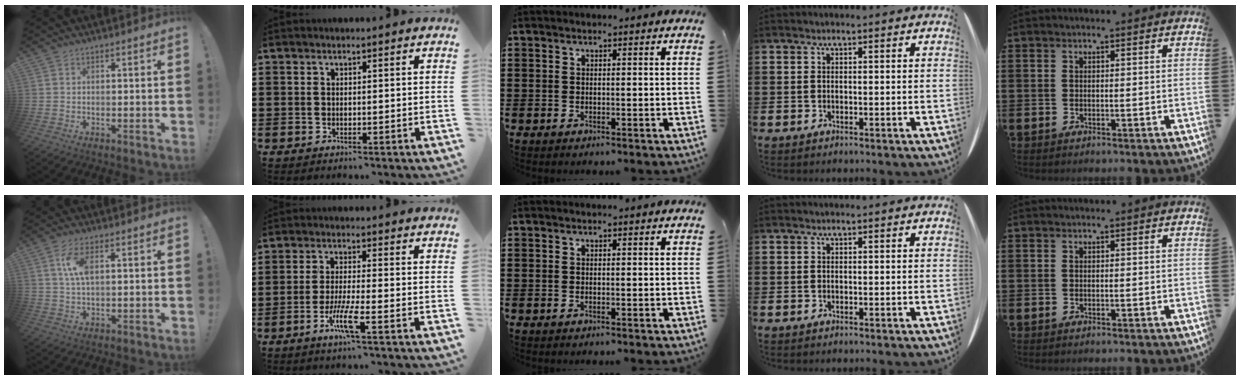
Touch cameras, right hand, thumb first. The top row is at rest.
{"thumb": {"total": 6.9, "force": [1.7, 2.9, 6.0], "torque": [-0.116, 0.002, 0.028]}, "index": {"total": 5.7, "force": [-2.9, 0.3, 4.9], "torque": [-0.100, -0.012, -0.055]}}